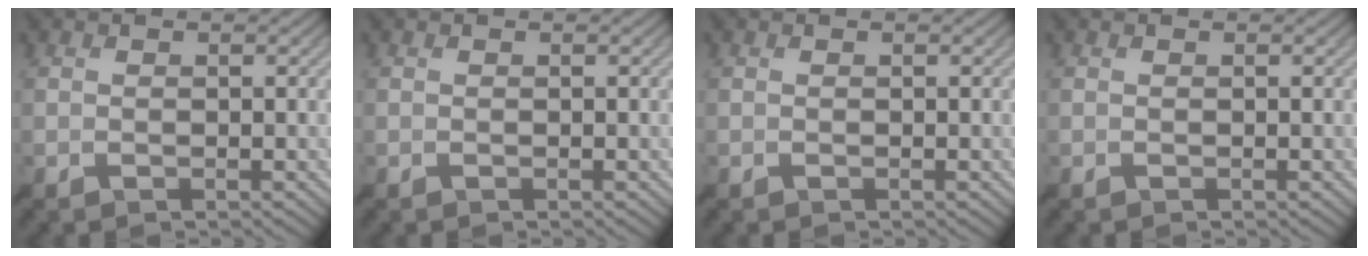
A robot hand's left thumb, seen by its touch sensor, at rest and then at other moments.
{"total": 0.0}
{"total": 0.0}
{"total": 0.0}